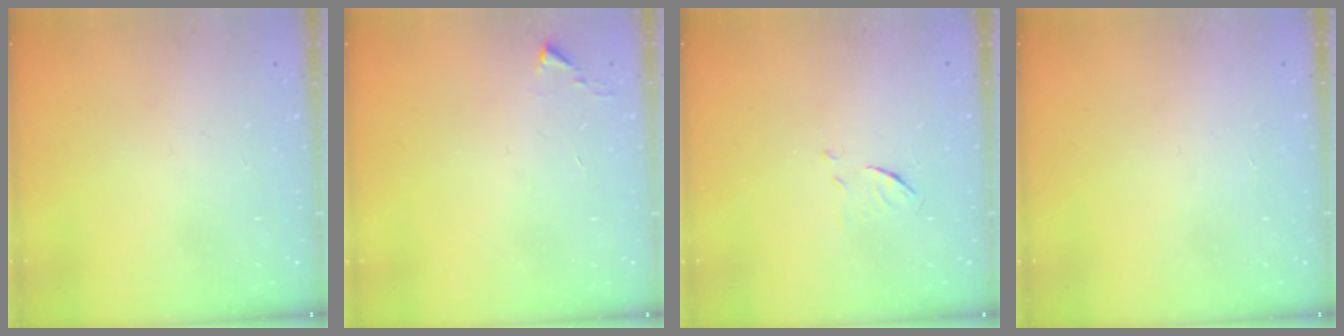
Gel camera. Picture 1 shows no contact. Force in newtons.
{"total": 1.1, "press": 1.1, "slide": 0.1}
{"total": 5.9, "press": 5.9, "slide": 0.5}
{"total": 1.5, "press": 1.5, "slide": 0.1}